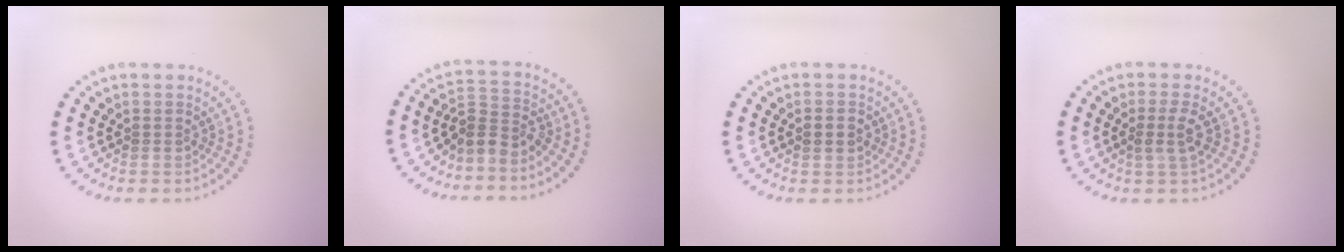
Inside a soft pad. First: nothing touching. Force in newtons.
{"total": 2.8, "press": 2.0, "slide": 1.9}
{"total": 2.0, "press": 2.0, "slide": 0.1}
{"total": 1.6, "press": 1.3, "slide": 0.9}